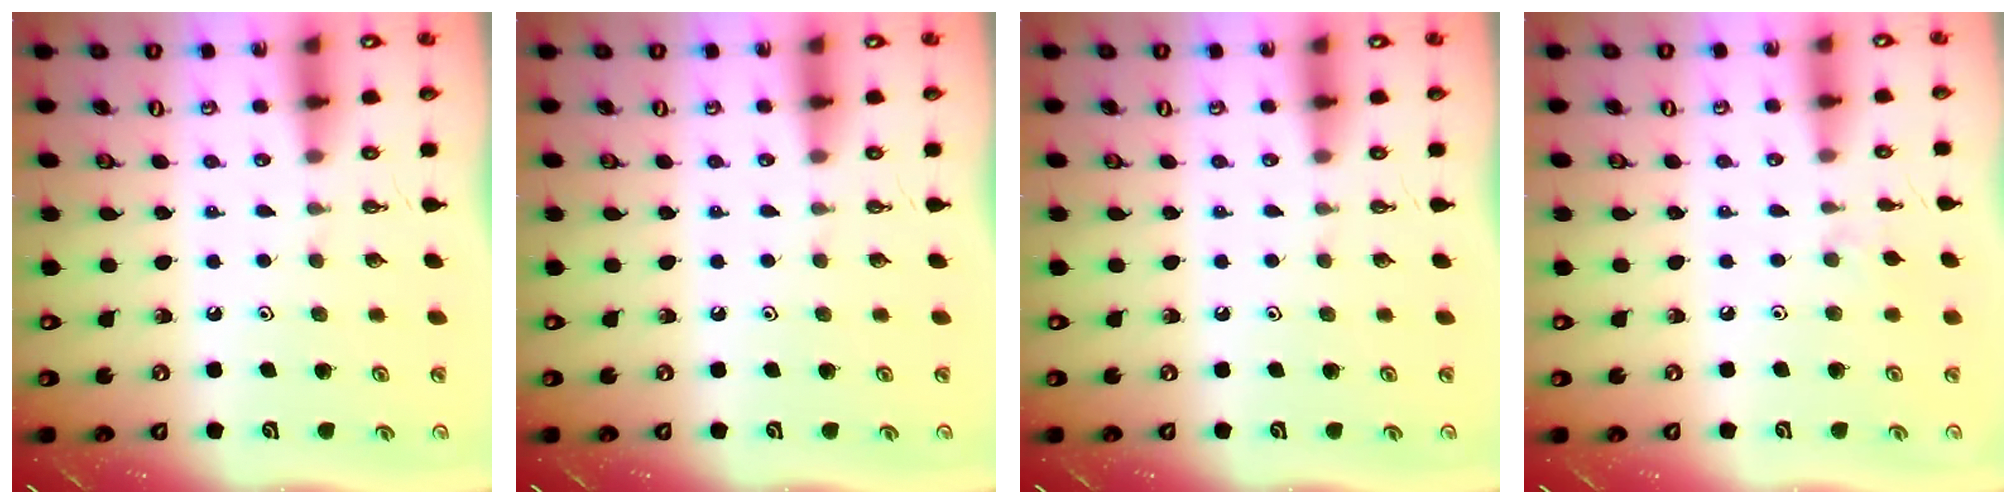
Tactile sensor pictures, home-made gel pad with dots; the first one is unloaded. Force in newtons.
{"total": 0.0}
{"total": 0.0}
{"total": 2.5, "press": 2.4, "slide": 0.5}